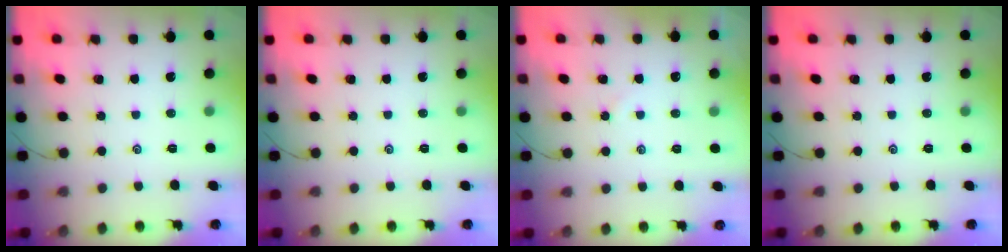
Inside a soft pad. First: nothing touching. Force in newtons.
{"total": 0.0}
{"total": 2.7, "press": 2.7, "slide": 0.4}
{"total": 0.0}